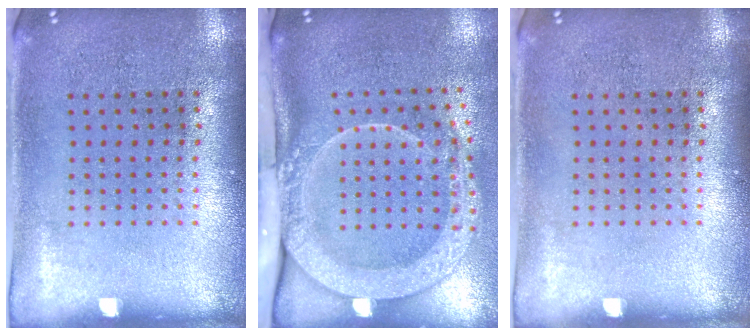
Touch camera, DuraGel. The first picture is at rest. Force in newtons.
{"total": 3.0, "press": 2.1, "slide": 2.1}
{"total": 0.0}